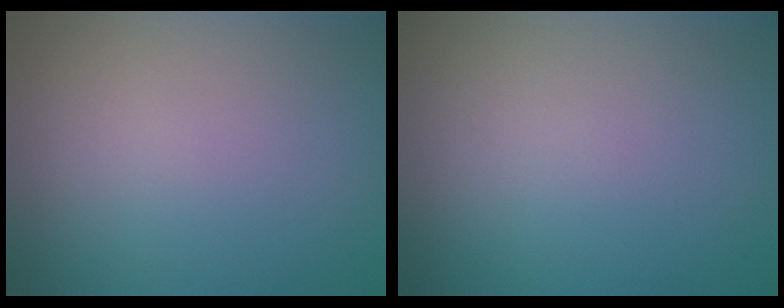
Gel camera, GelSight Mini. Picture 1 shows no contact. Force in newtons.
{"total": 0.0}